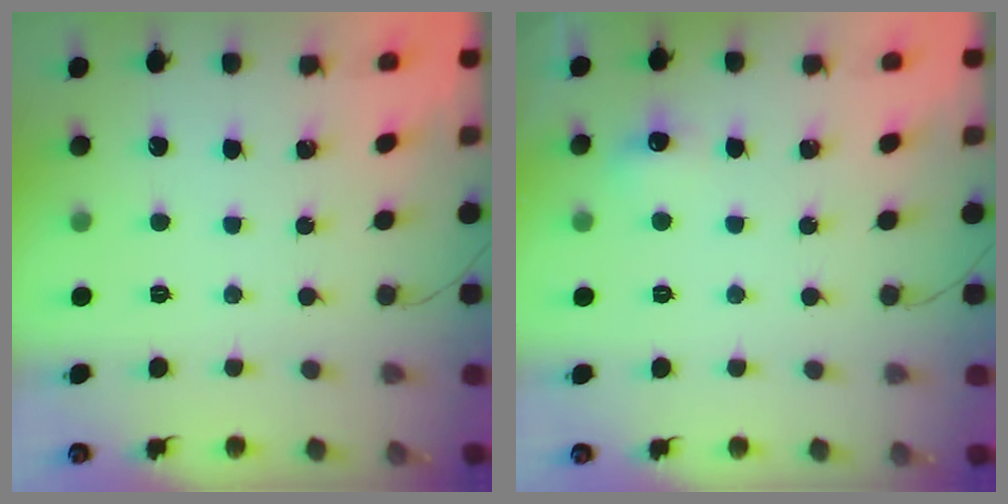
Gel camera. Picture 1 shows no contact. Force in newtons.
{"total": 6.4, "press": 6.3, "slide": 1.3}